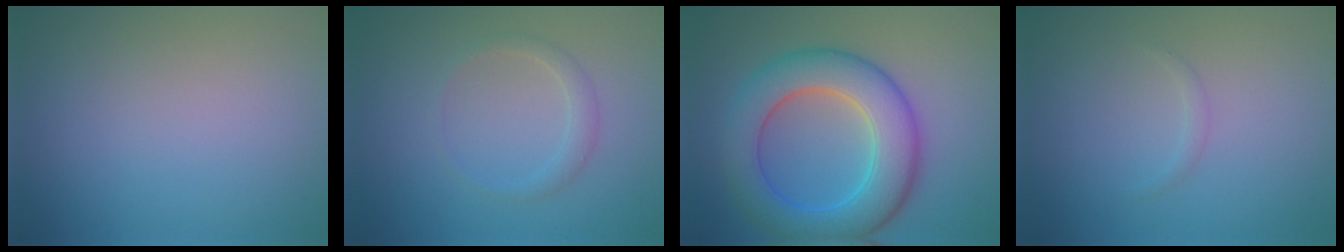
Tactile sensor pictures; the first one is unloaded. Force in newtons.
{"total": 1.4, "press": 1.4, "slide": 0.1}
{"total": 8.2, "press": 8.2, "slide": 0.1}
{"total": 0.5, "press": 0.5, "slide": 0.0}